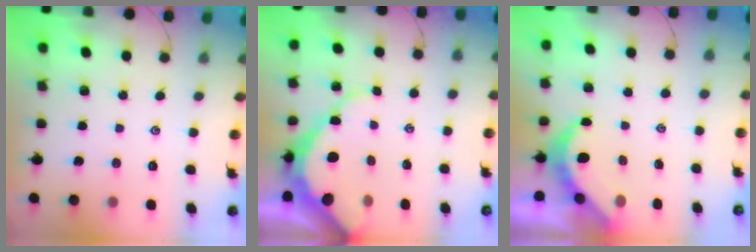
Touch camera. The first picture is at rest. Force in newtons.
{"total": 10.3, "press": 10.2, "slide": 1.3}
{"total": 6.1, "press": 6.1, "slide": 0.5}